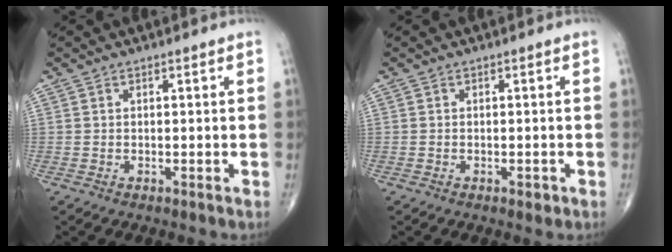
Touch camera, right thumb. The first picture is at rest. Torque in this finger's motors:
{"motor_torque": [-0.23, -0.05, -0.10, -0.05, -0.02]}